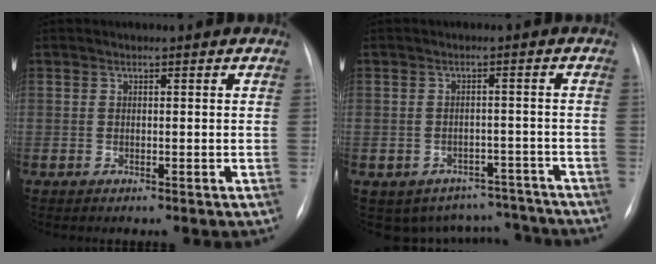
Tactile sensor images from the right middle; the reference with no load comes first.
{"total": 8.7, "force": [-7.4, 4.5, 0.1], "torque": [0.016, 0.034, -0.083]}